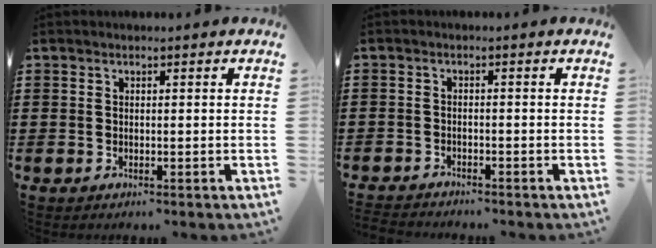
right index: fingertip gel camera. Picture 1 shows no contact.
{"total": 1.8, "force": [-1.8, 0.1, -0.1], "torque": [-0.003, 0.001, -0.039]}